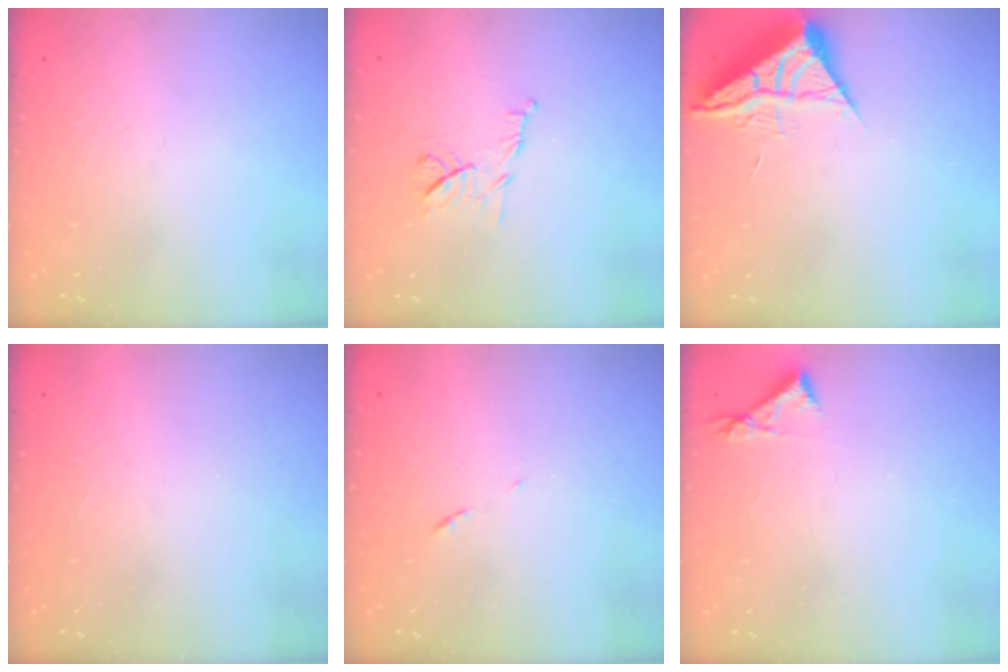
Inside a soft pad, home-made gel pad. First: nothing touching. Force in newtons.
{"total": 7.1, "press": 7.0, "slide": 1.0}
{"total": 6.4, "press": 6.4, "slide": 0.2}
{"total": 1.5, "press": 1.5, "slide": 0.1}
{"total": 5.6, "press": 5.6, "slide": 0.4}
{"total": 4.7, "press": 4.7, "slide": 0.4}